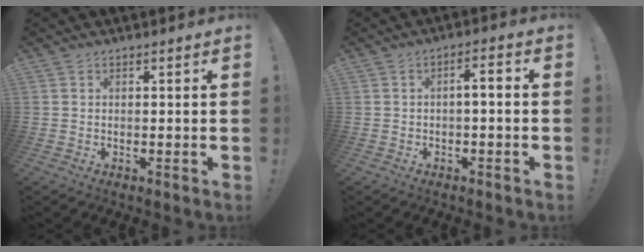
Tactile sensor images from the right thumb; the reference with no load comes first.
{"total": 3.5, "force": [-1.5, 0.9, 3.1], "torque": [-0.060, 0.014, -0.026]}